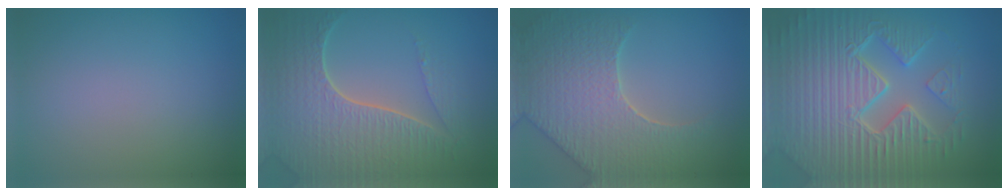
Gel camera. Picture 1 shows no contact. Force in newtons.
{"total": 7.5, "press": 5.6, "slide": 5.1}
{"total": 7.3, "press": 6.0, "slide": 4.1}
{"total": 9.6, "press": 6.7, "slide": 6.8}